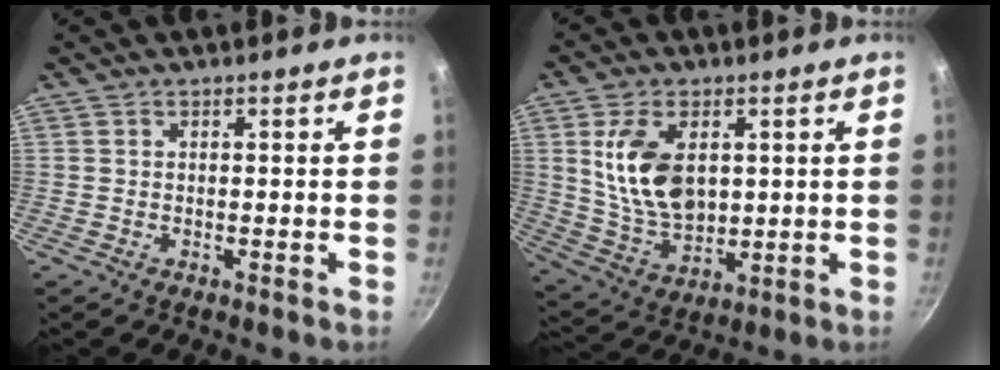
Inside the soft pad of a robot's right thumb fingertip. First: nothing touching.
{"total": 13.6, "force": [2.9, 8.4, 10.3], "torque": [-0.174, -0.022, 0.068]}